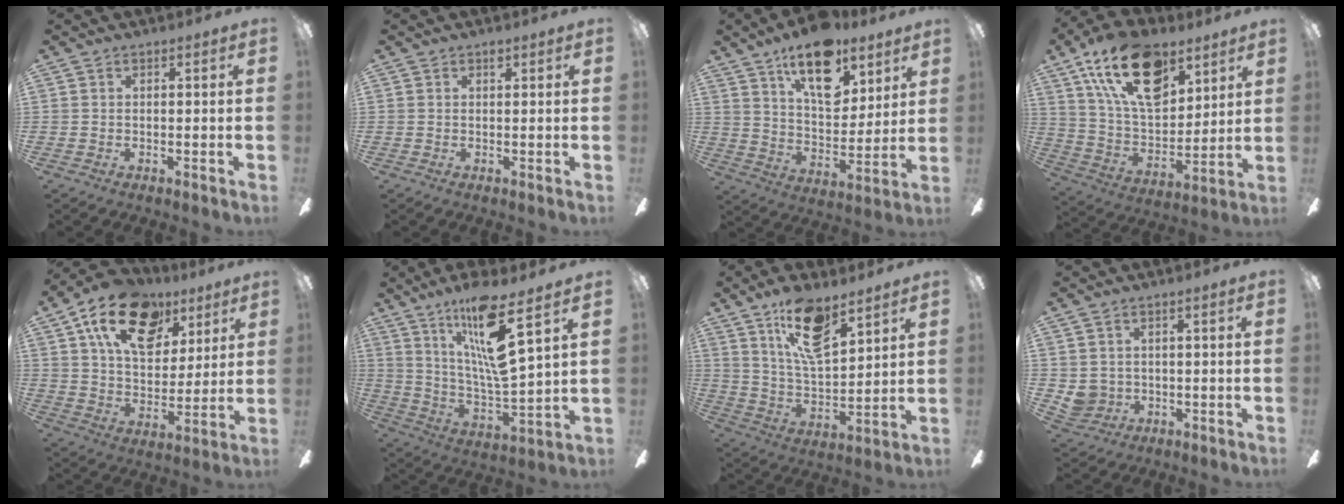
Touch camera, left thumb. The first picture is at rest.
{"total": 1.1, "force": [0.8, 0.5, 0.6], "torque": [-0.006, -0.001, 0.012]}
{"total": 18.2, "force": [11.9, 9.1, 10.3], "torque": [-0.156, -0.058, 0.208]}
{"total": 22.5, "force": [12.5, 12.0, 14.4], "torque": [-0.263, -0.054, 0.221]}
{"total": 20.2, "force": [10.6, 12.2, 12.1], "torque": [-0.195, -0.036, 0.187]}
{"total": 16.9, "force": [10.8, 2.5, 12.9], "torque": [-0.254, -0.052, 0.168]}
{"total": 15.8, "force": [10.3, 6.0, 10.4], "torque": [-0.182, -0.037, 0.177]}
{"total": 4.0, "force": [0.9, 3.8, 1.0], "torque": [-0.036, 0.003, 0.018]}